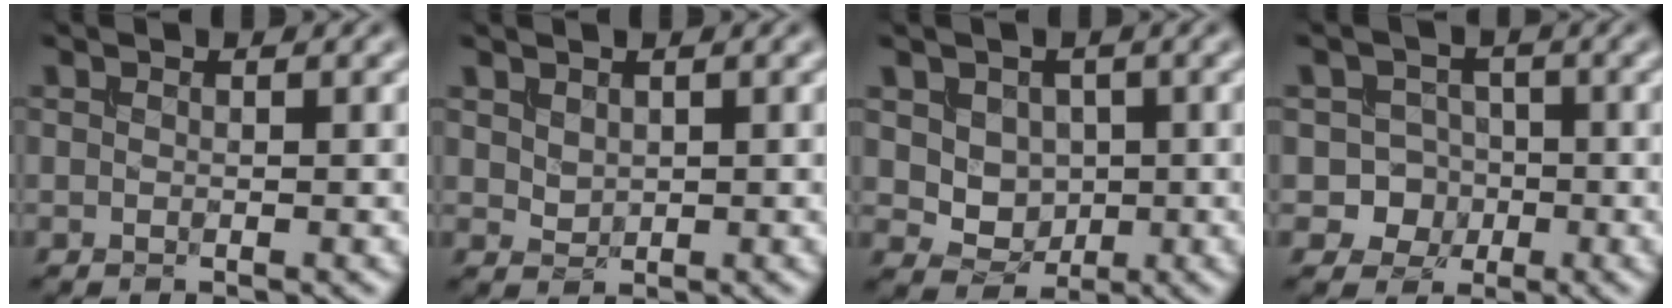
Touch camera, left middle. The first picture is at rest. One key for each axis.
{"total": 1.0, "fx": 0.6, "fy": 0.7, "fz": 0.5, "tx": -0.014, "ty": -0.003, "tz": 0.018}
{"total": 3.4, "fx": 0.5, "fy": 2.9, "fz": 1.8, "tx": -0.038, "ty": -0.013, "tz": 0.018}
{"total": 4.4, "fx": -1.5, "fy": 4.0, "fz": 1.0, "tx": 0.014, "ty": 0.006, "tz": -0.042}